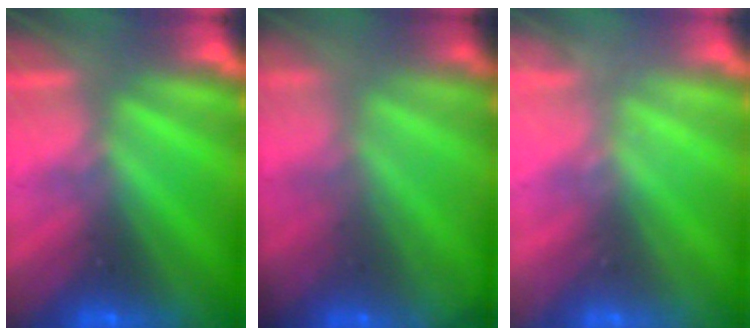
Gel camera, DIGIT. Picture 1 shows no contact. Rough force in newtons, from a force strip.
{"total": 5.7}
{"total": 2.1}